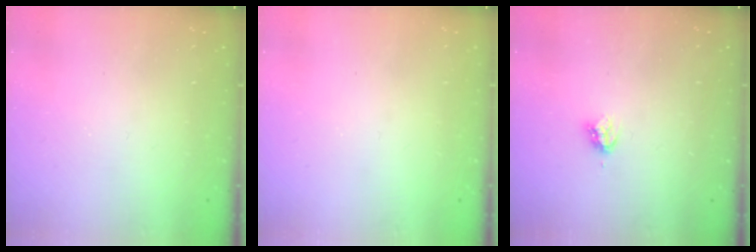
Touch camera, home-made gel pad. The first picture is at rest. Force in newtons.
{"total": 0.0}
{"total": 3.6, "press": 3.6, "slide": 0.7}